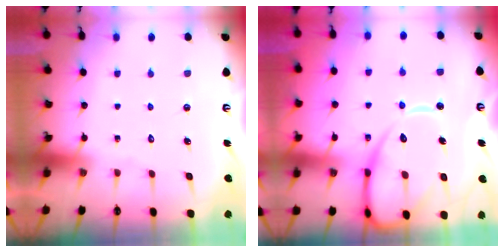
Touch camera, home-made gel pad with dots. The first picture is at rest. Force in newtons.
{"total": 17.4, "press": 17.3, "slide": 2.0}